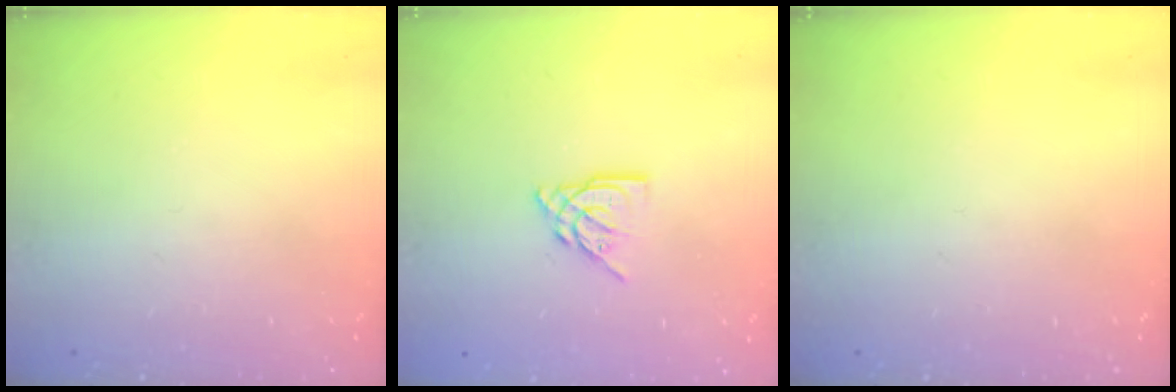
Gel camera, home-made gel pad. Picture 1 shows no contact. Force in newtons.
{"total": 8.0, "press": 7.9, "slide": 0.6}
{"total": 0.0}